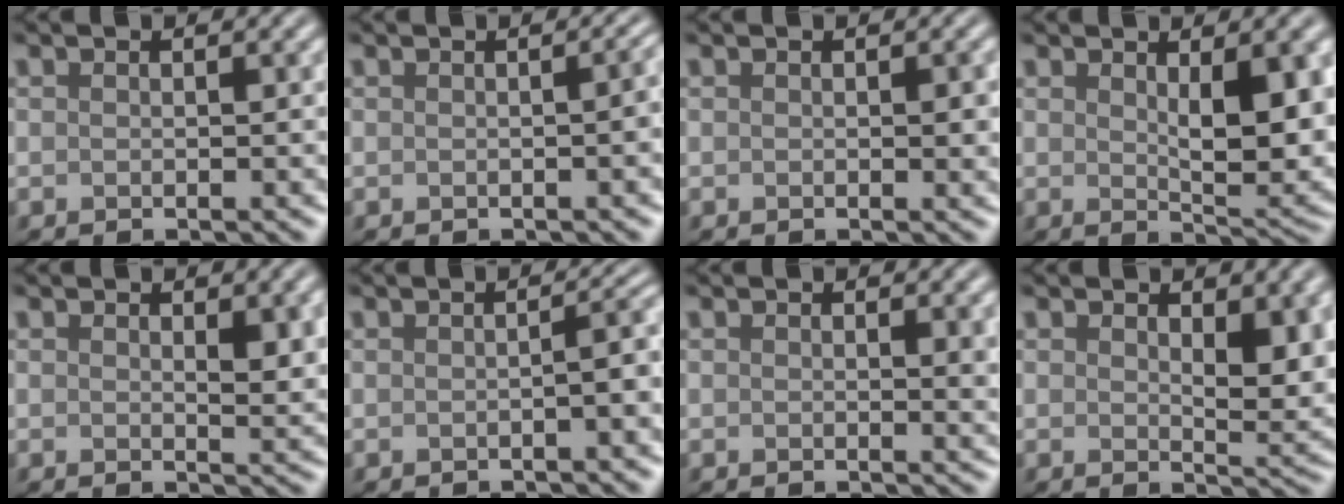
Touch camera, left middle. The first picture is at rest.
{"total": 2.7, "force": [-0.3, 1.2, 2.5], "torque": [-0.008, 0.007, 0.003]}
{"total": 0.8, "force": [0.0, 0.3, 0.7], "torque": [-0.007, -0.003, 0.001]}
{"total": 6.0, "force": [1.3, 1.9, 5.6], "torque": [-0.084, -0.010, 0.028]}
{"total": 2.1, "force": [0.7, 0.7, 1.9], "torque": [-0.023, -0.006, 0.014]}
{"total": 2.4, "force": [-0.4, 0.6, 2.2], "torque": [-0.024, 0.011, -0.009]}
{"total": 1.4, "force": [0.5, 0.3, 1.2], "torque": [-0.011, -0.001, 0.006]}
{"total": 3.9, "force": [1.4, 1.6, 3.3], "torque": [-0.045, -0.008, 0.026]}